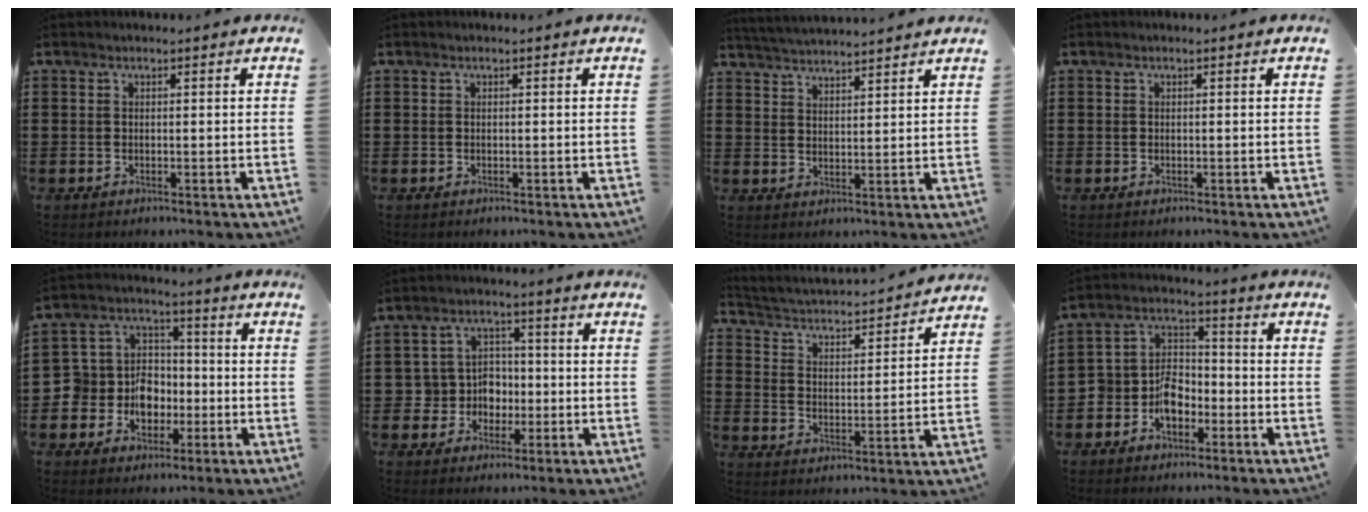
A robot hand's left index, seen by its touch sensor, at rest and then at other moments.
{"total": 0.0}
{"total": 3.3, "force": [3.2, -0.5, -0.2], "torque": [-0.008, -0.016, 0.057]}
{"total": 0.0}
{"total": 7.4, "force": [-1.7, 7.1, 1.1], "torque": [-0.059, 0.004, -0.028]}
{"total": 5.7, "force": [-0.9, 5.4, 1.4], "torque": [-0.047, 0.016, -0.015]}
{"total": 2.5, "force": [2.5, 0.2, 0.5], "torque": [-0.029, -0.028, 0.031]}
{"total": 6.4, "force": [-3.5, 4.6, 2.9], "torque": [-0.074, 0.012, -0.071]}